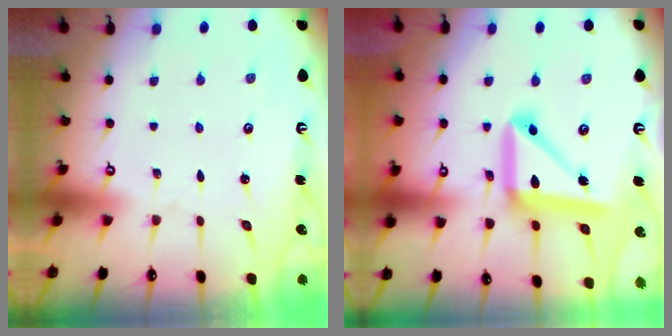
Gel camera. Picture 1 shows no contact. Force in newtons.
{"total": 18.0, "press": 17.9, "slide": 2.1}